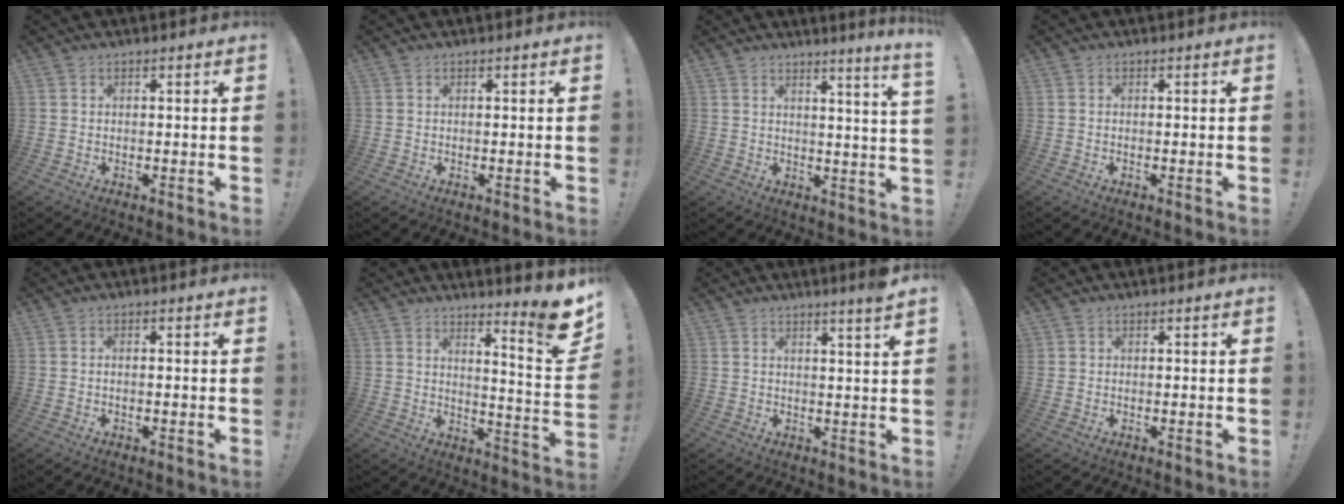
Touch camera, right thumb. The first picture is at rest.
{"total": 0.0}
{"total": 5.4, "force": [3.3, -1.5, 4.0], "torque": [-0.050, -0.031, 0.047]}
{"total": 0.0}
{"total": 1.0, "force": [-0.6, 0.1, 0.8], "torque": [-0.014, 0.001, -0.009]}
{"total": 9.9, "force": [6.9, 0.2, 7.1], "torque": [-0.084, -0.065, 0.106]}
{"total": 4.2, "force": [3.0, -0.9, 2.7], "torque": [-0.036, -0.024, 0.046]}
{"total": 0.7, "force": [0.3, 0.6, 0.0], "torque": [-0.005, 0.003, 0.008]}